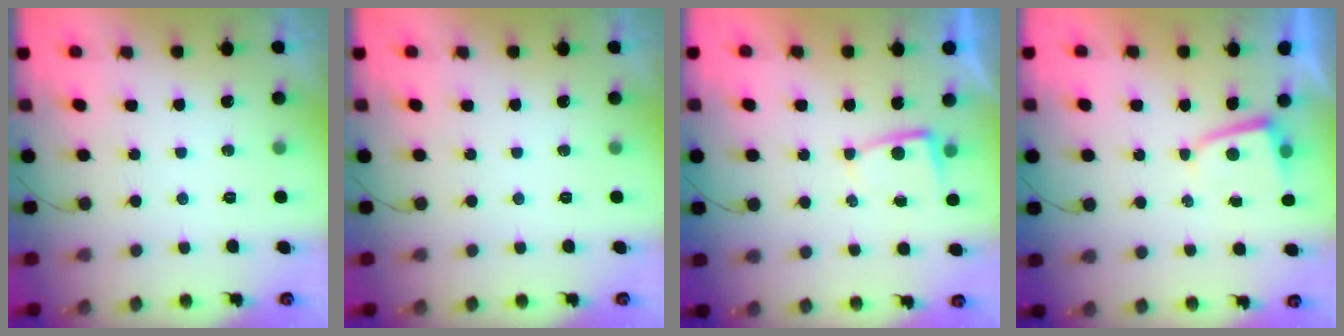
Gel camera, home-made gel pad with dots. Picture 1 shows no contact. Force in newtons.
{"total": 0.0}
{"total": 2.0, "press": 2.0, "slide": 0.3}
{"total": 1.6, "press": 1.6, "slide": 0.3}